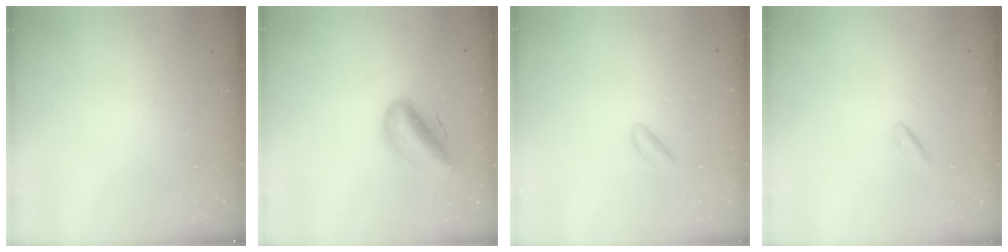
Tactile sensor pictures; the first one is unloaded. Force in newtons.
{"total": 10.9, "press": 10.5, "slide": 3.1}
{"total": 2.7, "press": 2.4, "slide": 1.2}
{"total": 0.9, "press": 0.7, "slide": 0.6}